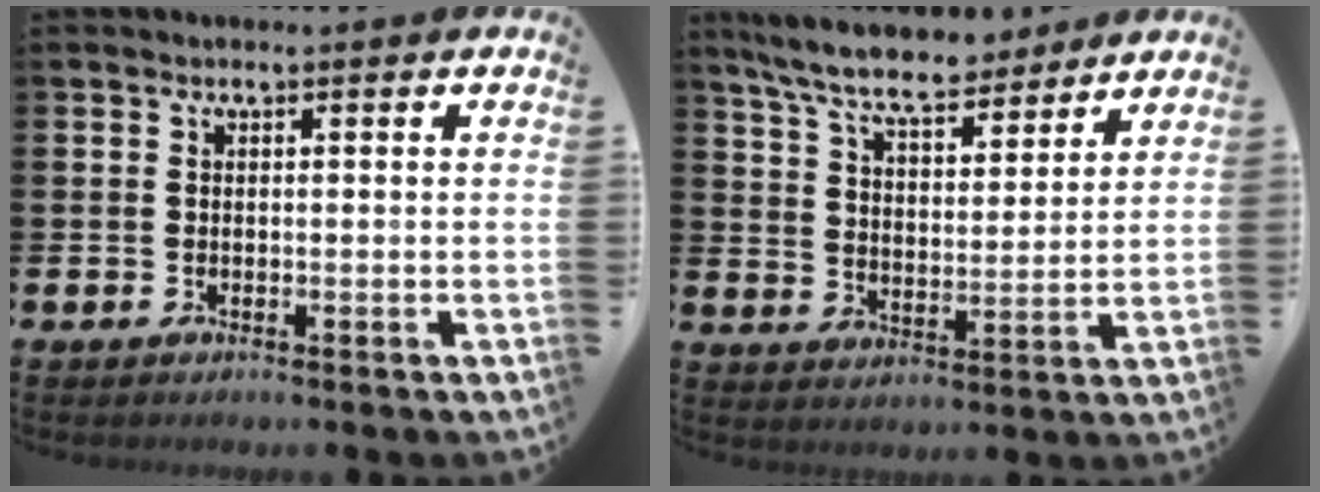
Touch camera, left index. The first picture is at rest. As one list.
[{"total": 8.8, "force": [8.1, 1.6, 3.0], "torque": [-0.077, -0.043, 0.146]}]